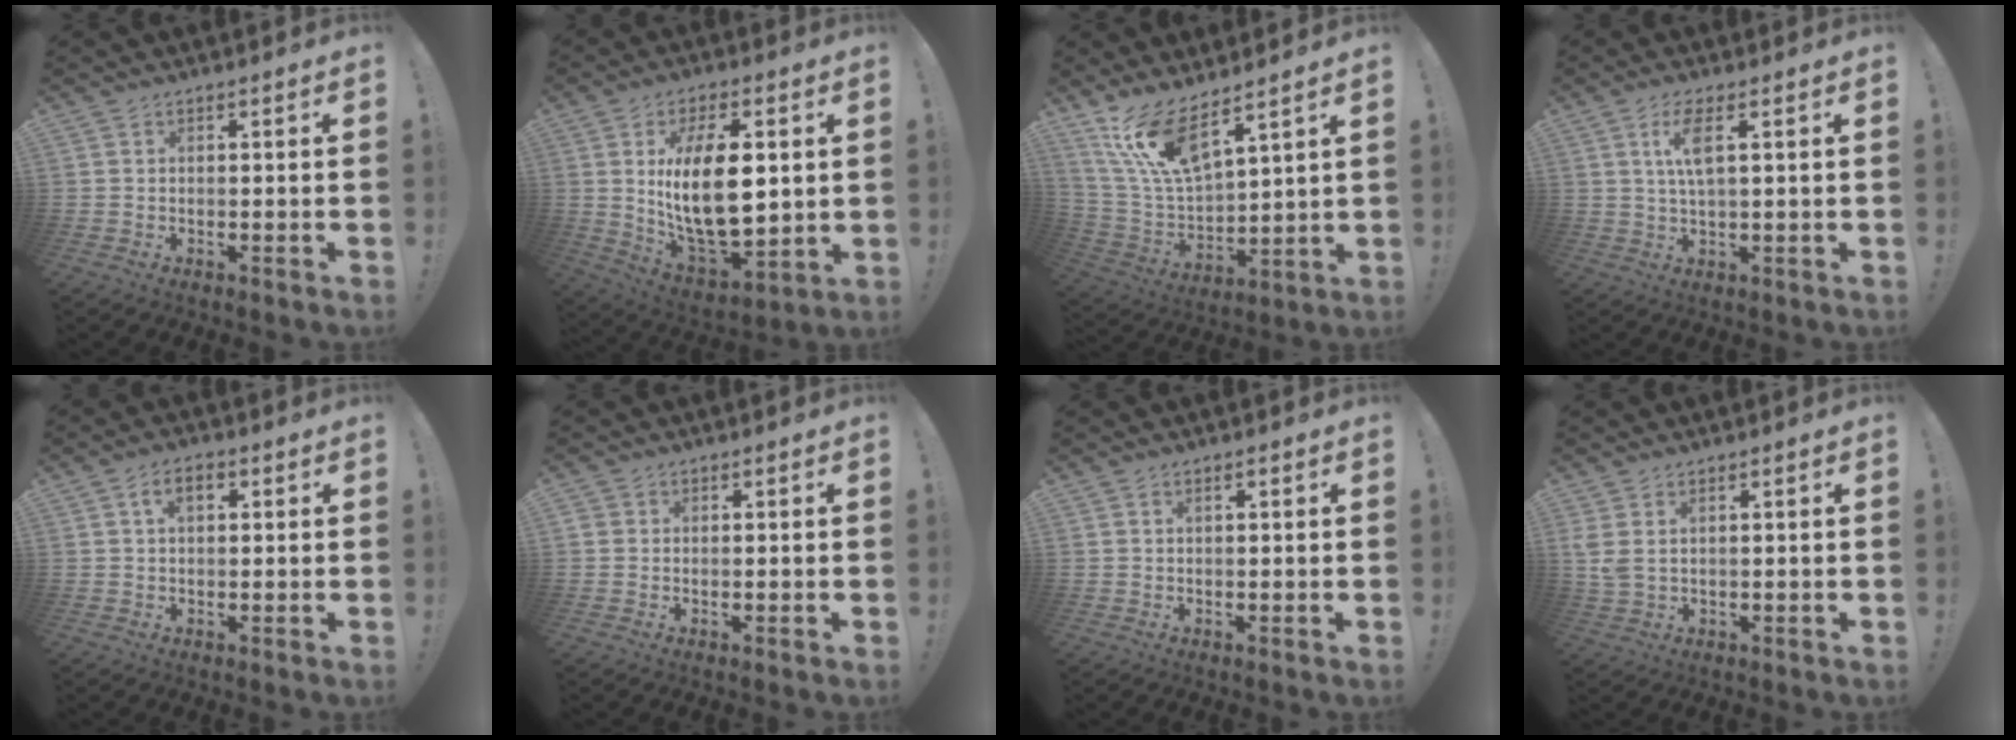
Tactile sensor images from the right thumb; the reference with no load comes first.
{"total": 19.7, "force": [3.1, 9.0, 17.3], "torque": [-0.334, -0.017, 0.043]}
{"total": 14.6, "force": [10.7, 4.1, 9.0], "torque": [-0.188, -0.064, 0.198]}
{"total": 6.5, "force": [2.2, 1.6, 5.9], "torque": [-0.104, -0.003, 0.035]}
{"total": 4.5, "force": [1.4, 2.5, 3.4], "torque": [-0.048, 0.003, 0.020]}
{"total": 1.0, "force": [0.2, 1.0, 0.3], "torque": [-0.012, 0.004, 0.005]}
{"total": 0.9, "force": [0.4, 0.4, 0.7], "torque": [-0.012, 0.001, 0.005]}
{"total": 3.4, "force": [1.6, 1.6, 2.6], "torque": [-0.050, -0.001, 0.030]}